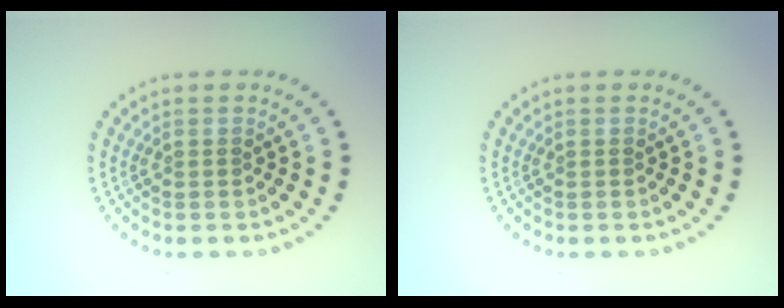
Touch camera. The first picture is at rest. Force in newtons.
{"total": 0.0}